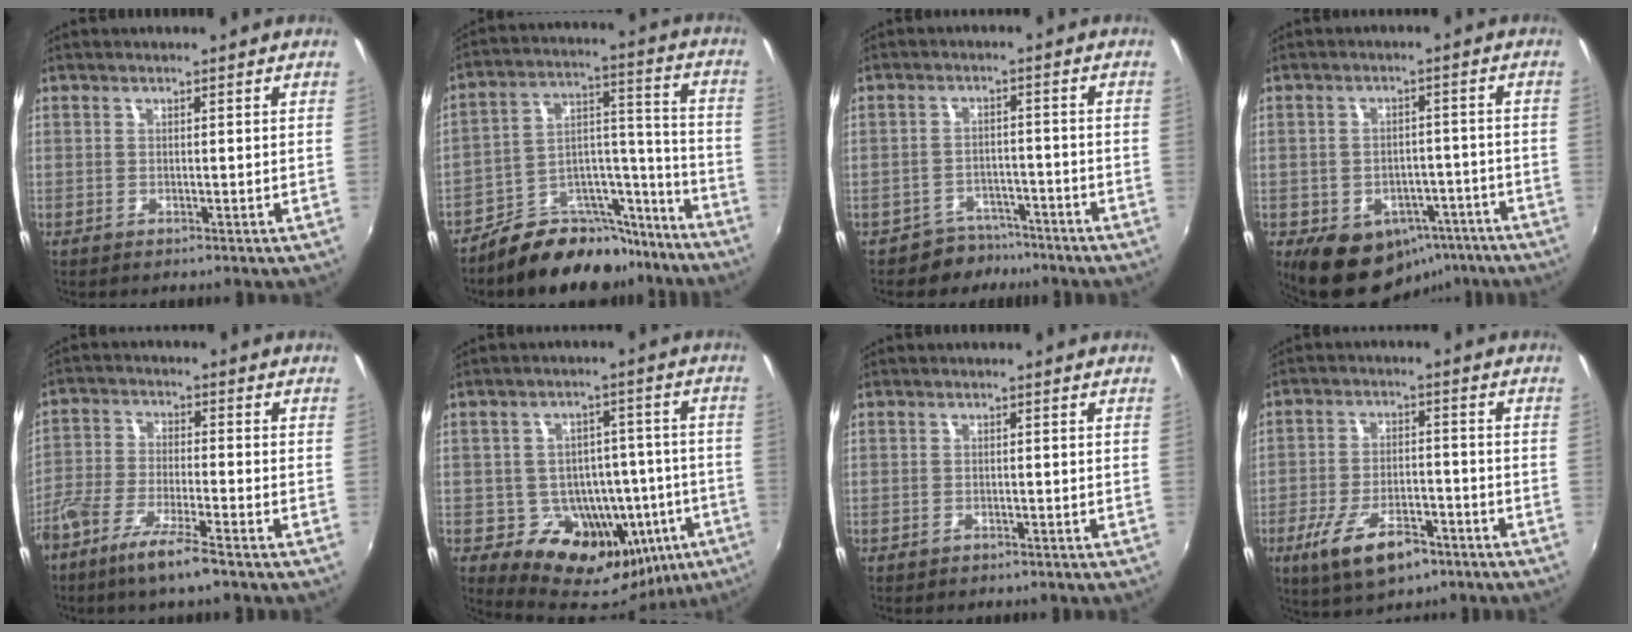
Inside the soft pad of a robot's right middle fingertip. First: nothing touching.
{"total": 16.9, "force": [-14.1, 7.5, 5.7], "torque": [-0.082, 0.059, -0.202]}
{"total": 5.6, "force": [-4.5, 3.3, -0.2], "torque": [-0.003, 0.016, -0.067]}
{"total": 12.4, "force": [-7.2, 8.7, 5.1], "torque": [-0.099, 0.019, -0.073]}
{"total": 8.9, "force": [-6.2, 1.0, 6.3], "torque": [-0.143, -0.014, -0.123]}
{"total": 17.7, "force": [-6.3, 14.2, 8.4], "torque": [-0.148, 0.021, -0.058]}
{"total": 1.2, "force": [-0.8, 0.8, 0.3], "torque": [-0.010, -0.003, -0.012]}
{"total": 11.8, "force": [-6.9, 5.1, 8.1], "torque": [-0.173, -0.018, -0.112]}